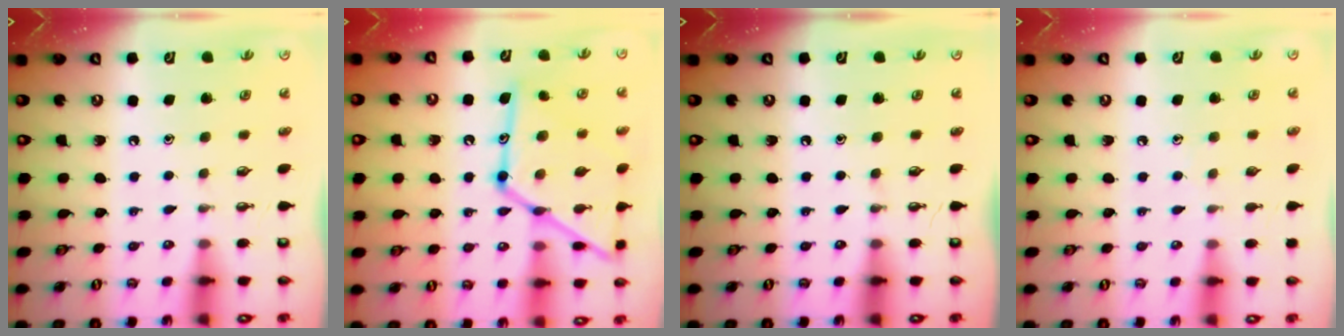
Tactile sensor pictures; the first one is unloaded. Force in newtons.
{"total": 21.7, "press": 21.6, "slide": 1.7}
{"total": 0.0}
{"total": 3.3, "press": 3.2, "slide": 0.4}